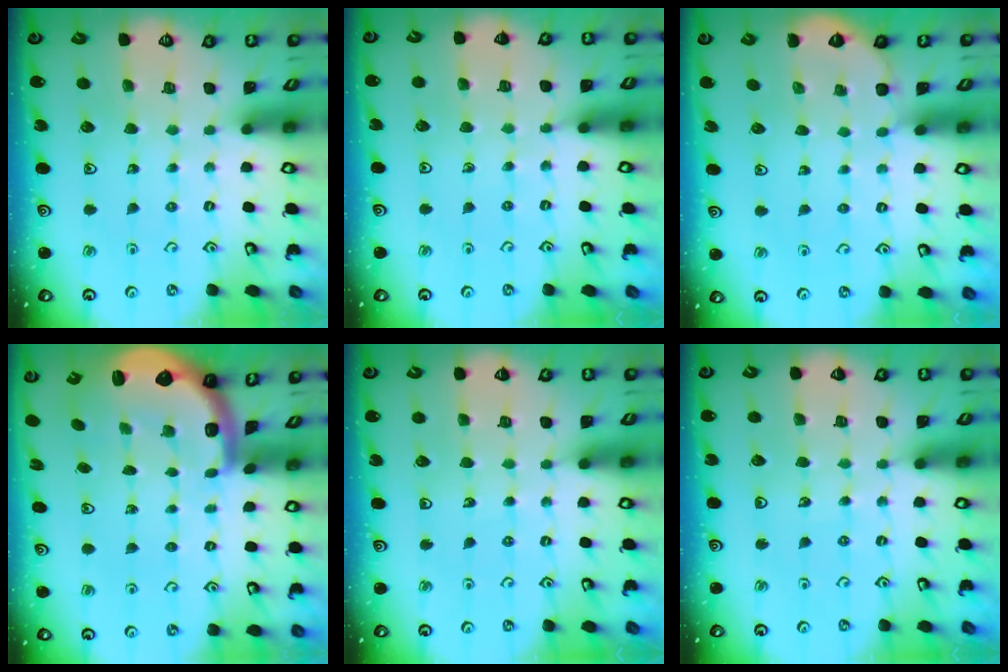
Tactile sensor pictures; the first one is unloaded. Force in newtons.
{"total": 4.7, "press": 4.6, "slide": 0.6}
{"total": 3.3, "press": 3.2, "slide": 0.3}
{"total": 2.9, "press": 2.6, "slide": 1.4}
{"total": 3.8, "press": 3.6, "slide": 1.3}
{"total": 4.6, "press": 4.3, "slide": 1.4}